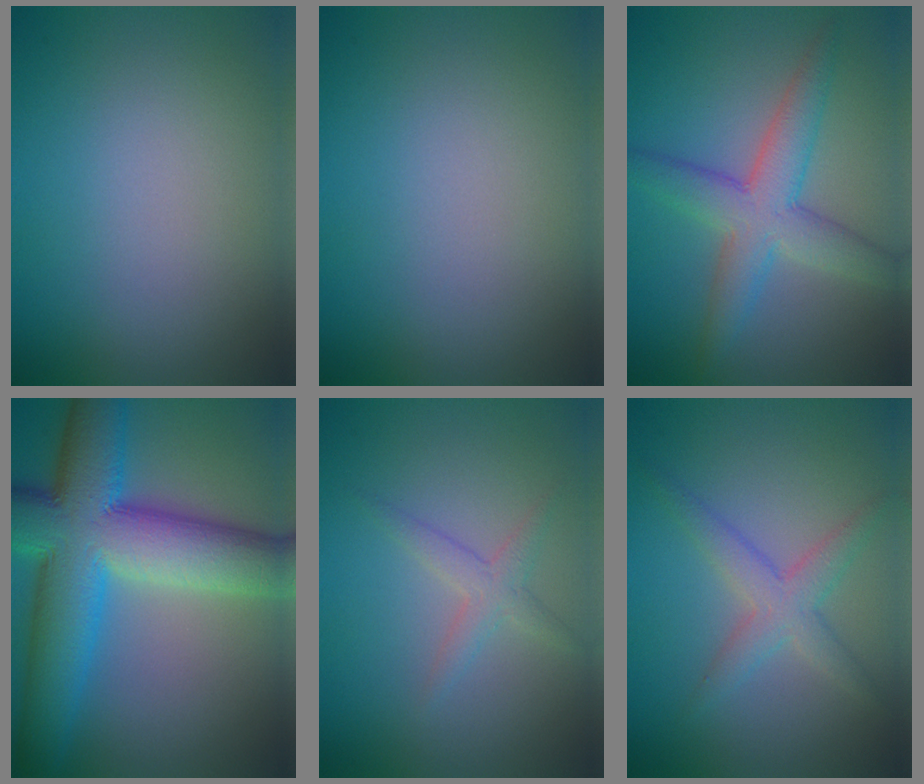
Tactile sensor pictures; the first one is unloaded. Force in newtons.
{"total": 0.0}
{"total": 5.3, "press": 5.3, "slide": 0.2}
{"total": 13.3, "press": 13.3, "slide": 0.1}
{"total": 1.8, "press": 1.8, "slide": 0.1}
{"total": 2.9, "press": 2.9, "slide": 0.1}